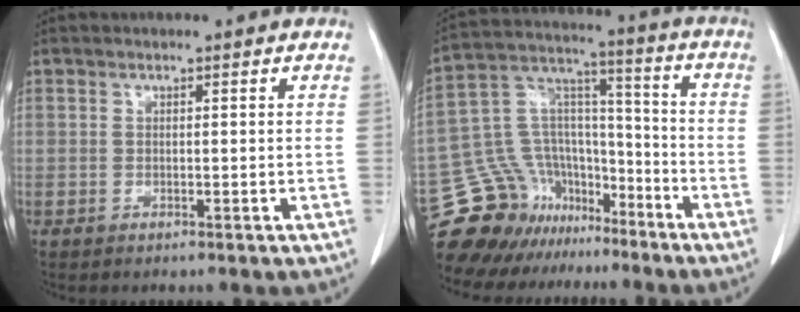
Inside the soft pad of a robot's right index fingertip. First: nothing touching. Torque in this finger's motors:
{"motor_torque": [-0.78, -0.17, -0.87, -0.20]}